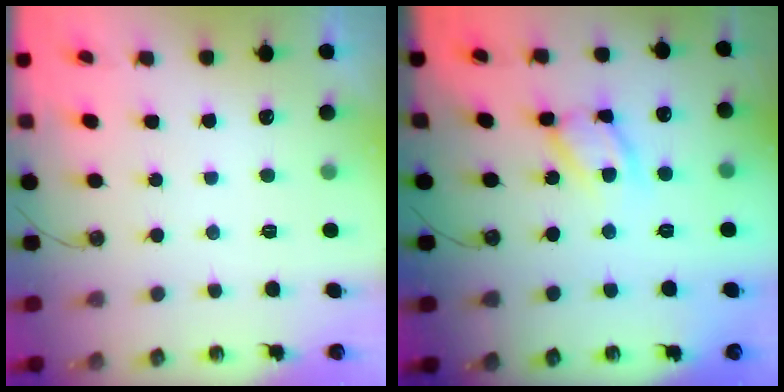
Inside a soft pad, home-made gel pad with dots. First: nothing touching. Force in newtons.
{"total": 12.2, "press": 12.2, "slide": 0.4}